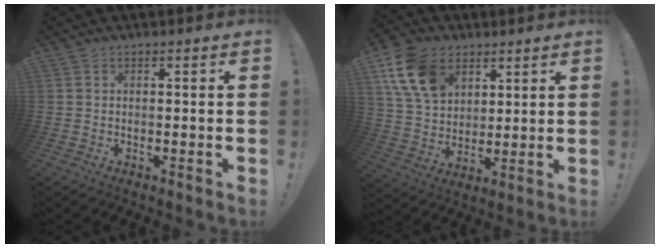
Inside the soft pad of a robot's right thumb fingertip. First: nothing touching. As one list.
[{"total": 15.5, "force": [7.3, 11.0, 8.1], "torque": [-0.150, -0.022, 0.146]}]